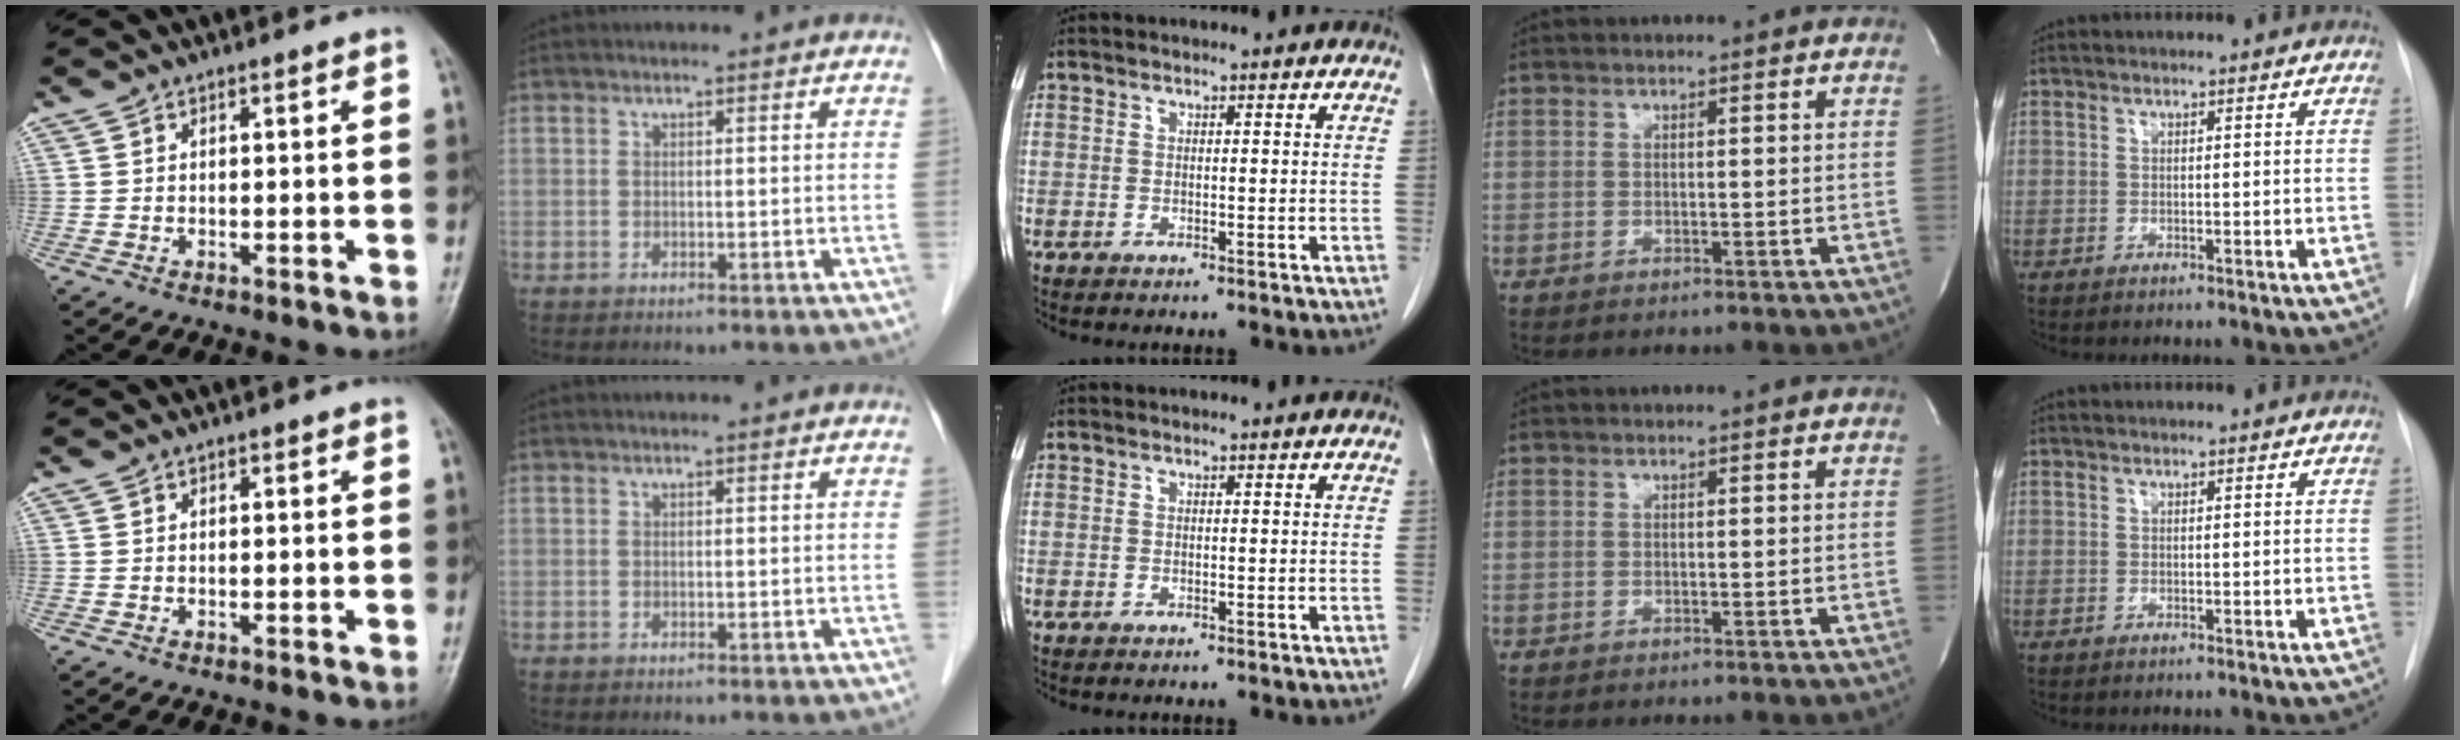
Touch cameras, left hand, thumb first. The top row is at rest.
{}